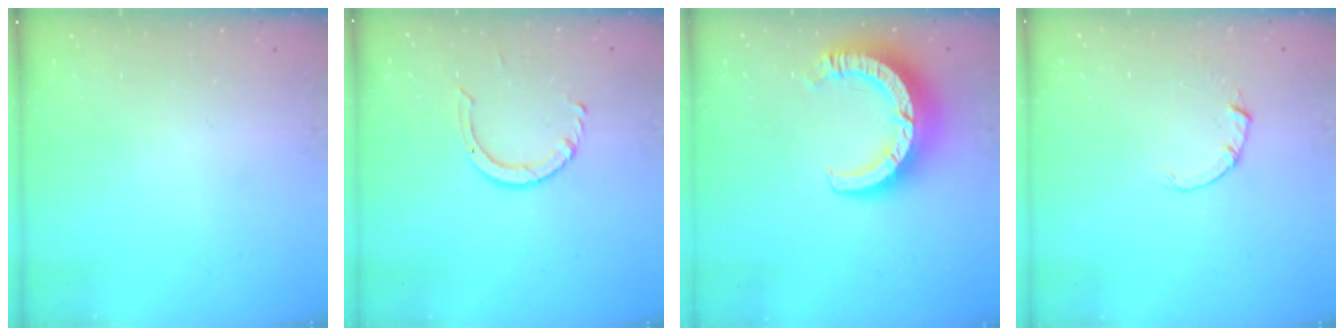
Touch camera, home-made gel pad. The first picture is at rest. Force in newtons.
{"total": 4.2, "press": 4.2, "slide": 0.3}
{"total": 11.4, "press": 11.3, "slide": 1.1}
{"total": 2.0, "press": 2.0, "slide": 0.3}